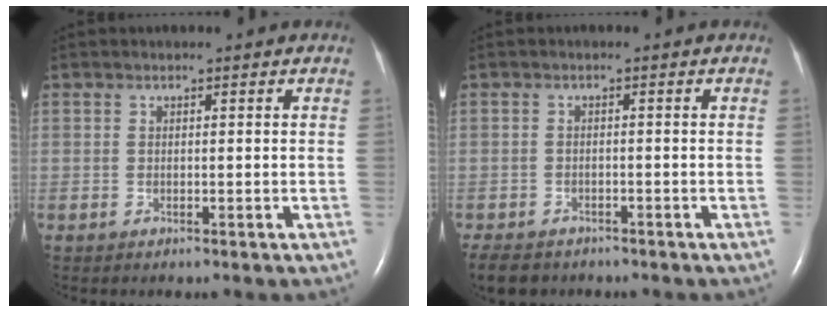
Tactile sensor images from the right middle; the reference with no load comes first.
{"total": 6.4, "force": [-5.1, 3.2, 2.1], "torque": [-0.041, -0.006, -0.073]}